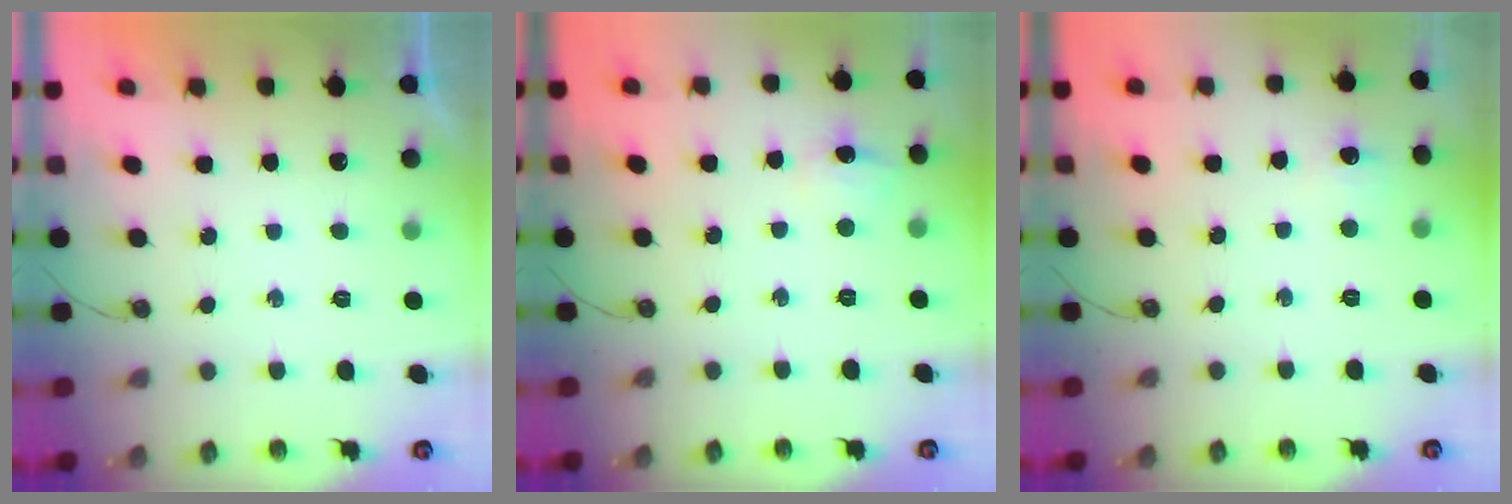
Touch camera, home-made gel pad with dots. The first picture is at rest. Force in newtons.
{"total": 5.1, "press": 5.0, "slide": 0.7}
{"total": 4.1, "press": 4.0, "slide": 0.6}